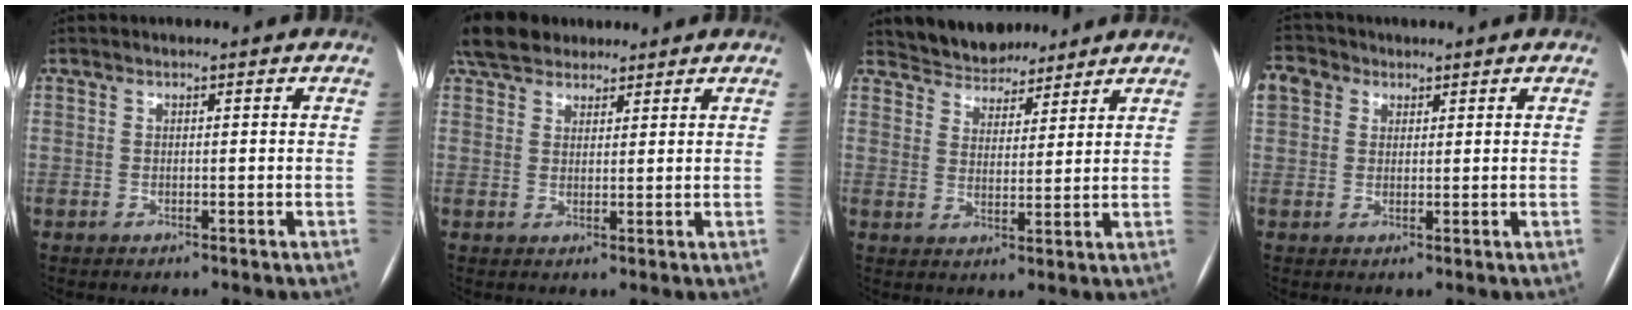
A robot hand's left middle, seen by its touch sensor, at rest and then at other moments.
{"total": 8.0, "force": [6.6, 3.7, 2.7], "torque": [-0.049, 0.036, 0.119]}
{"total": 7.5, "force": [6.9, 2.8, 0.8], "torque": [-0.011, 0.011, 0.111]}
{"total": 8.5, "force": [4.4, 6.3, 3.7], "torque": [-0.103, 0.037, 0.086]}